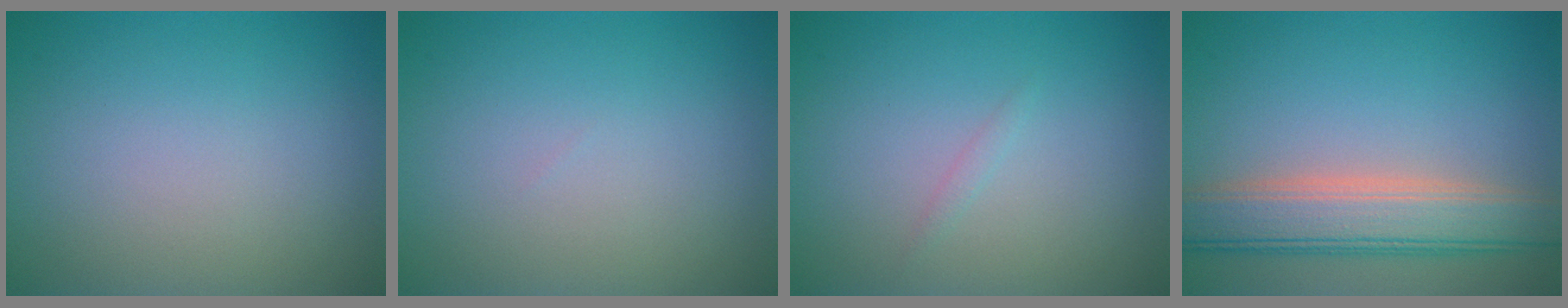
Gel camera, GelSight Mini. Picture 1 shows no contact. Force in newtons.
{"total": 0.0}
{"total": 0.5, "press": 0.5, "slide": 0.0}
{"total": 6.3, "press": 6.3, "slide": 0.4}